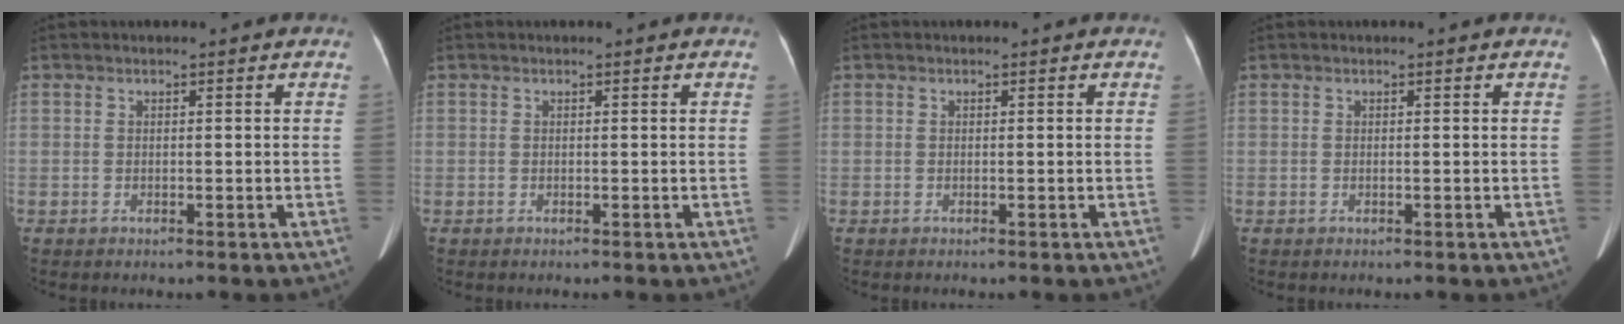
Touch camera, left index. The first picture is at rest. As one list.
[{"total": 0.0}, {"total": 0.0}, {"total": 0.0}]